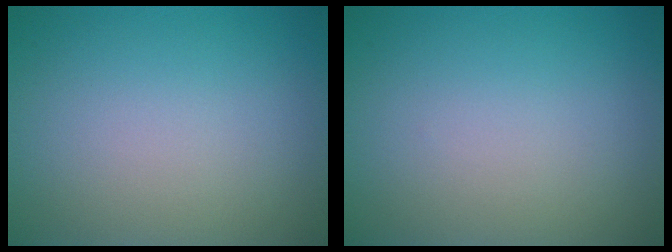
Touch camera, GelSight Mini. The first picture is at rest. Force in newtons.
{"total": 0.0}